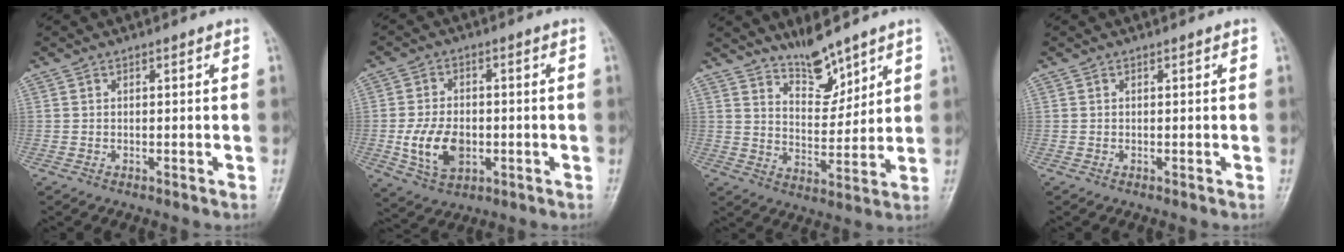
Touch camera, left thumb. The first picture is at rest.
{"total": 9.4, "force": [-1.8, 6.4, 6.7], "torque": [-0.109, 0.000, -0.025]}
{"total": 7.8, "force": [6.5, 2.5, 3.6], "torque": [-0.037, -0.058, 0.120]}
{"total": 0.0}